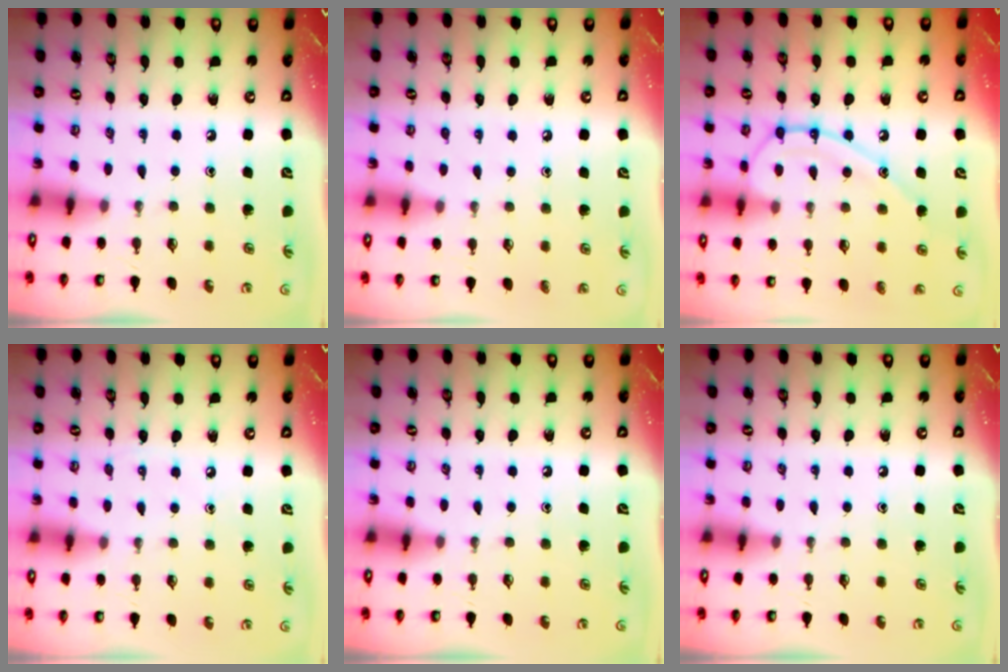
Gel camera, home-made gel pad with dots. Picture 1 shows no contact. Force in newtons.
{"total": 2.3, "press": 2.3, "slide": 0.2}
{"total": 14.5, "press": 14.5, "slide": 1.2}
{"total": 3.0, "press": 3.0, "slide": 0.4}
{"total": 0.0}
{"total": 0.0}